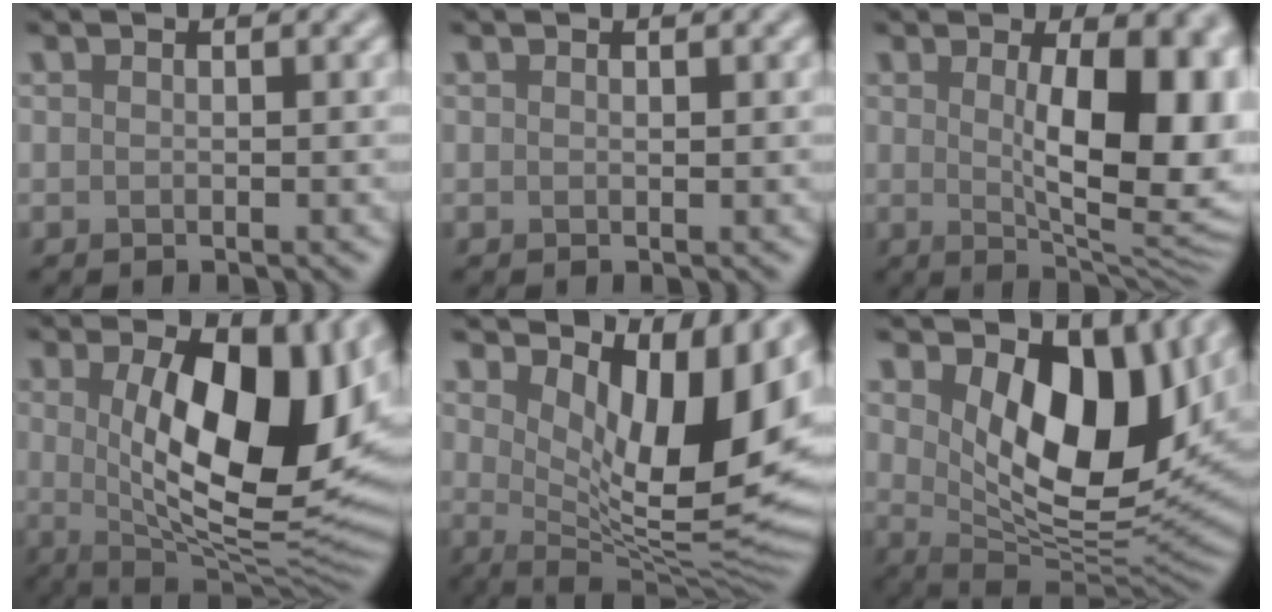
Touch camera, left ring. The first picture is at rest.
{"total": 0.0}
{"total": 11.8, "force": [1.1, 4.2, 11.0], "torque": [-0.120, -0.004, 0.021]}
{"total": 15.0, "force": [2.1, 6.8, 13.2], "torque": [-0.178, -0.010, 0.034]}
{"total": 12.1, "force": [4.2, 5.0, 10.2], "torque": [-0.146, -0.013, 0.074]}
{"total": 11.3, "force": [3.5, 5.9, 9.0], "torque": [-0.135, -0.022, 0.060]}